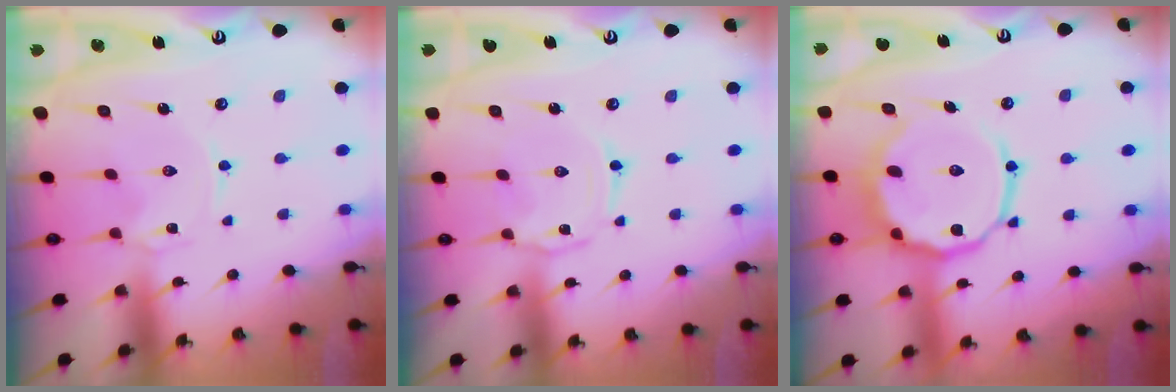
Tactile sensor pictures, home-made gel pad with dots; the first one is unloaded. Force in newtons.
{"total": 2.0, "press": 2.0, "slide": 0.3}
{"total": 14.6, "press": 14.5, "slide": 1.9}